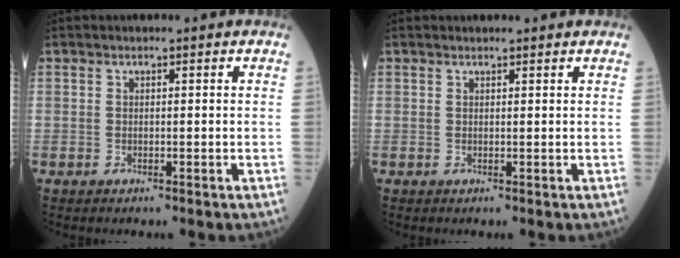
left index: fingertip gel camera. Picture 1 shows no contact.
{"total": 2.1, "force": [2.0, 0.3, 0.6], "torque": [-0.013, 0.010, 0.022]}